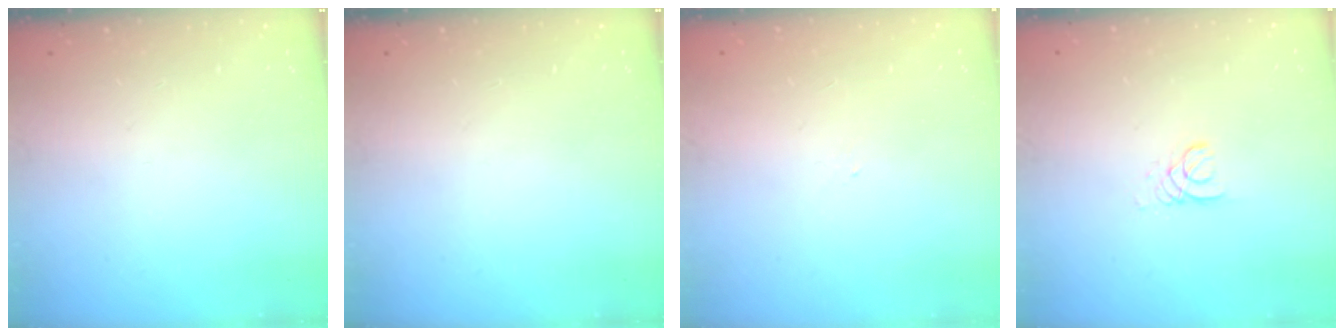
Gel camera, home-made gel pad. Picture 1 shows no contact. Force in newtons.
{"total": 0.0}
{"total": 1.3, "press": 1.2, "slide": 0.5}
{"total": 2.6, "press": 2.6, "slide": 0.2}